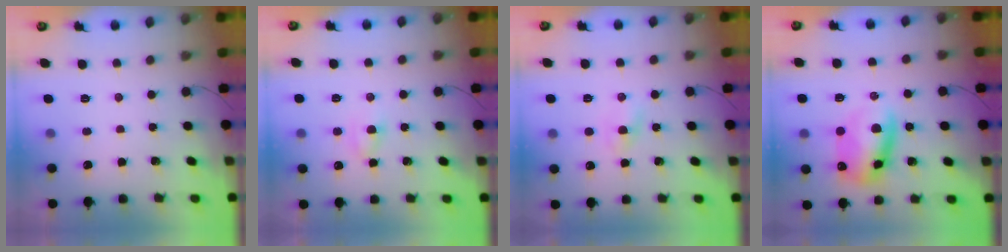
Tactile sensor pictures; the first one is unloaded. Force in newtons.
{"total": 2.9, "press": 2.8, "slide": 0.9}
{"total": 1.3, "press": 1.2, "slide": 0.5}
{"total": 11.1, "press": 10.9, "slide": 2.3}